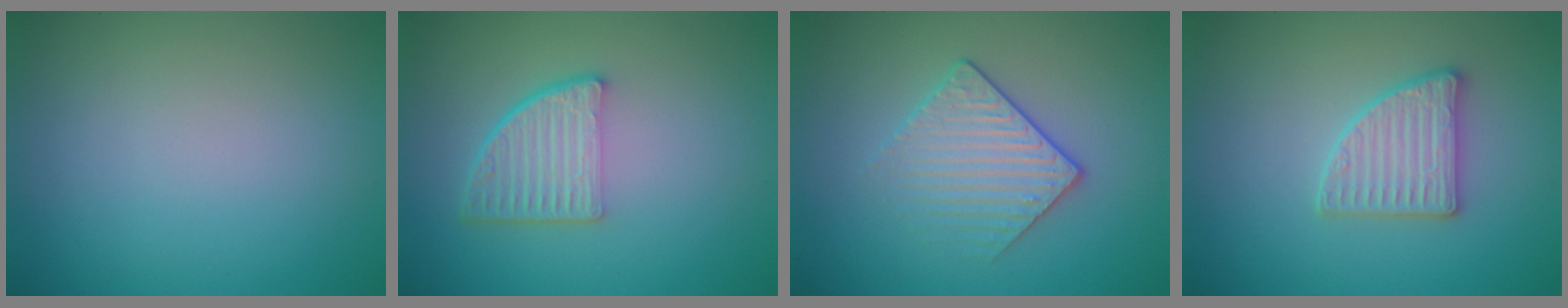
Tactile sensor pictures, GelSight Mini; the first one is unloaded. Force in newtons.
{"total": 4.7, "press": 3.3, "slide": 3.3}
{"total": 3.1, "press": 2.9, "slide": 1.2}
{"total": 2.8, "press": 2.8, "slide": 0.4}